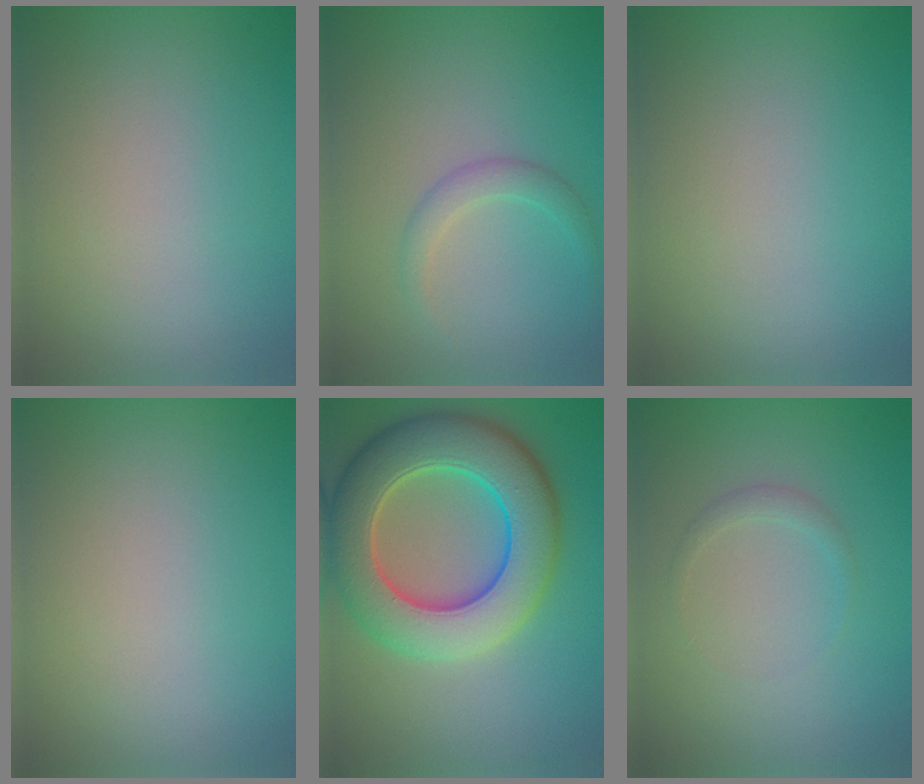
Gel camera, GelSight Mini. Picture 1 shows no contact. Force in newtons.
{"total": 1.7, "press": 1.7, "slide": 0.1}
{"total": 0.0}
{"total": 0.0}
{"total": 10.5, "press": 10.5, "slide": 0.7}
{"total": 1.0, "press": 1.0, "slide": 0.1}